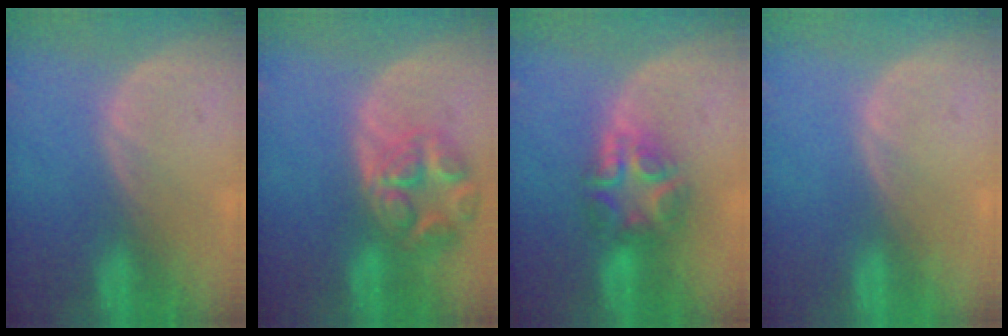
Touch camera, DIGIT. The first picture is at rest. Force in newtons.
{"total": 7.8, "press": 7.0, "slide": 3.5}
{"total": 7.1, "press": 6.3, "slide": 3.2}
{"total": 0.0}